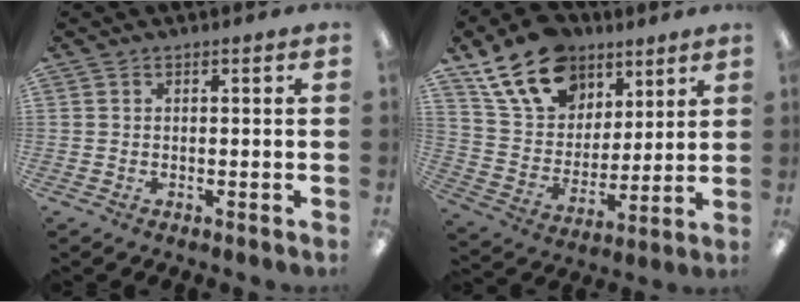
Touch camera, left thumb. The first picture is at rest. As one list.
[{"total": 18.6, "force": [11.9, 12.2, 7.5], "torque": [-0.139, -0.060, 0.226]}]